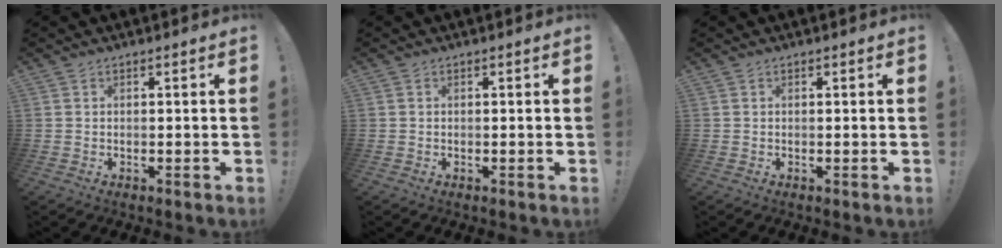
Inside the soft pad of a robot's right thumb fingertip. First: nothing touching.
{"total": 0.0}
{"total": 0.0}